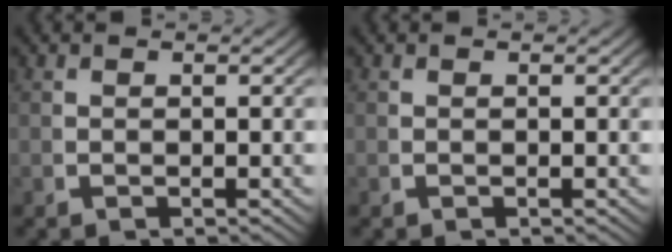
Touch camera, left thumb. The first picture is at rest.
{"total": 0.0}